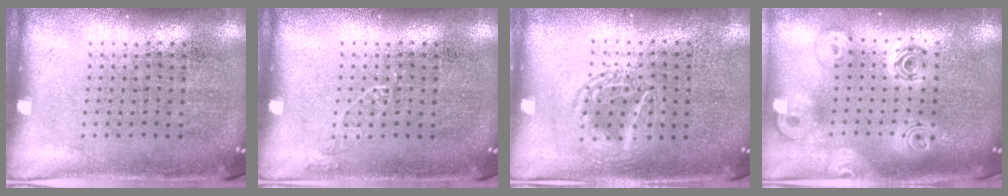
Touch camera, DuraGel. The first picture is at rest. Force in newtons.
{"total": 0.7, "press": 0.7, "slide": 0.1}
{"total": 1.2, "press": 1.2, "slide": 0.1}
{"total": 2.4, "press": 1.9, "slide": 1.6}